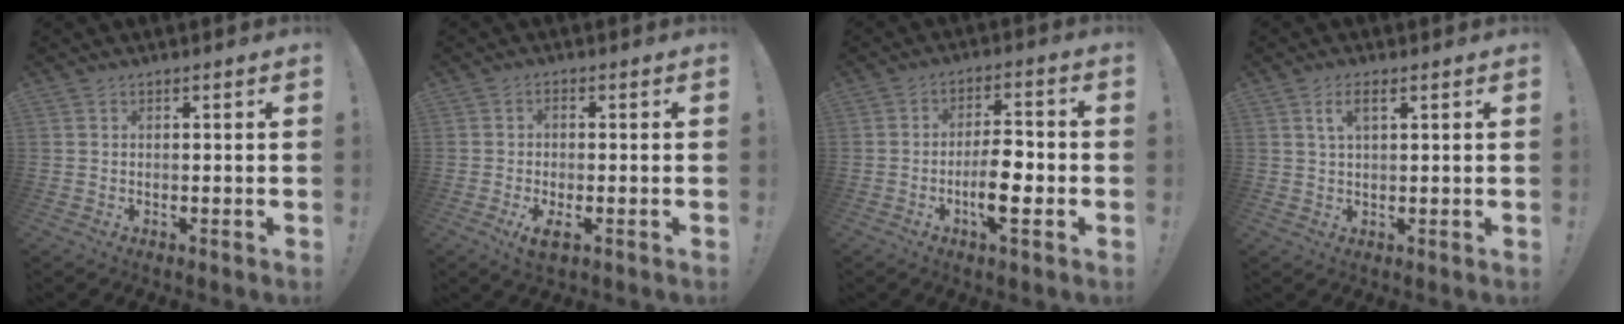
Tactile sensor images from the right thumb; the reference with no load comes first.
{"total": 4.8, "force": [-1.6, 1.1, 4.4], "torque": [-0.090, -0.006, -0.027]}
{"total": 10.3, "force": [-3.3, 3.2, 9.3], "torque": [-0.159, 0.007, -0.062]}
{"total": 3.9, "force": [1.8, 1.1, 3.2], "torque": [-0.060, 0.000, 0.029]}